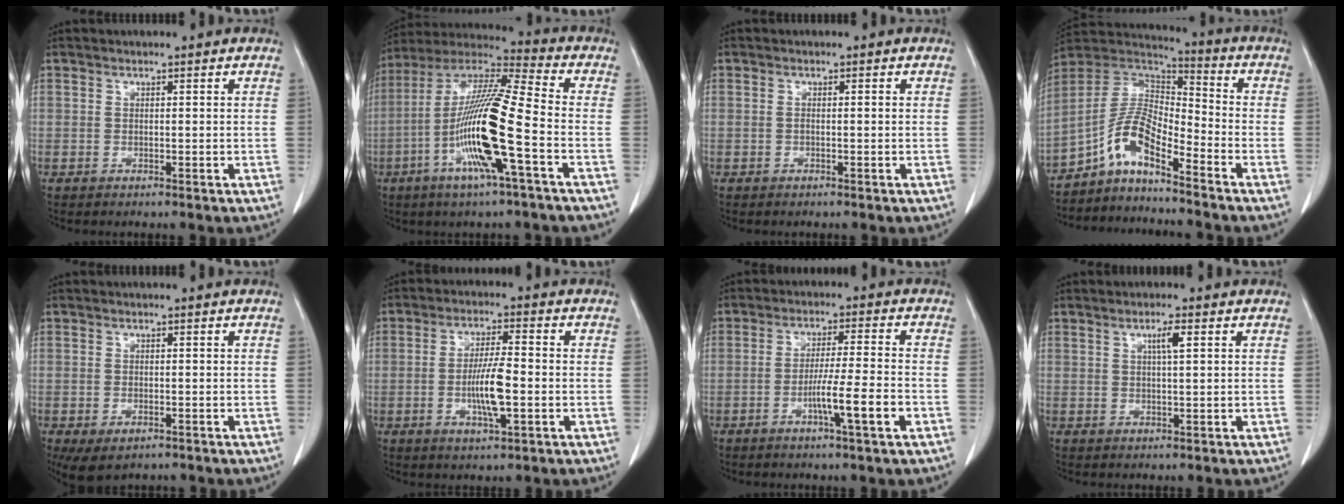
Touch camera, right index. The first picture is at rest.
{"total": 17.5, "force": [-5.1, 0.5, 16.8], "torque": [-0.335, -0.007, -0.104]}
{"total": 0.7, "force": [-0.1, 0.1, 0.7], "torque": [-0.014, 0.002, 0.001]}
{"total": 9.3, "force": [-6.2, 2.2, 6.6], "torque": [-0.140, 0.024, -0.121]}
{"total": 4.7, "force": [-2.7, 2.7, 2.8], "torque": [-0.050, -0.009, -0.037]}
{"total": 7.4, "force": [-1.5, 1.2, 7.1], "torque": [-0.135, -0.001, -0.027]}
{"total": 7.7, "force": [-3.0, -0.5, 7.1], "torque": [-0.118, -0.008, -0.053]}
{"total": 2.6, "force": [1.0, 0.1, 2.4], "torque": [-0.042, 0.000, 0.016]}